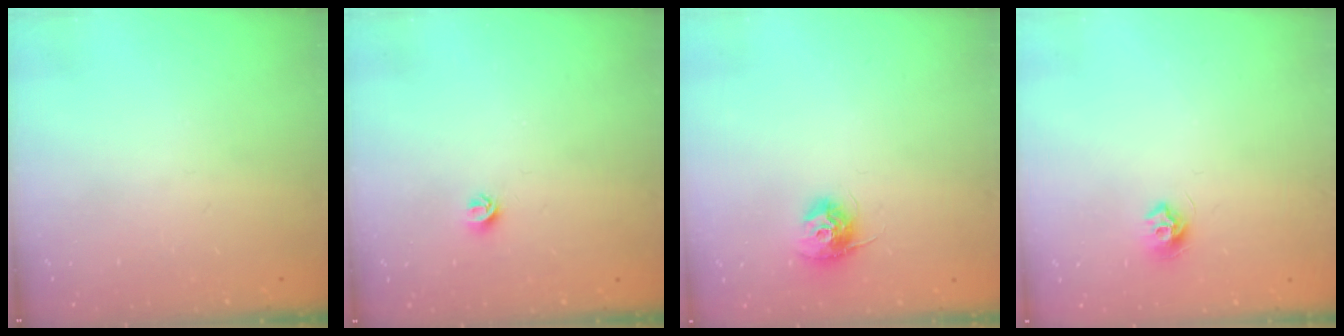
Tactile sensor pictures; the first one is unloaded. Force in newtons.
{"total": 5.0, "press": 4.9, "slide": 0.7}
{"total": 10.6, "press": 10.6, "slide": 0.7}
{"total": 7.6, "press": 7.5, "slide": 0.5}